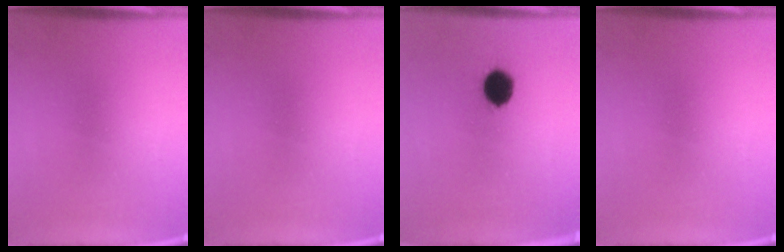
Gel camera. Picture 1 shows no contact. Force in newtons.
{"total": 0.0}
{"total": 7.2}
{"total": 0.0}